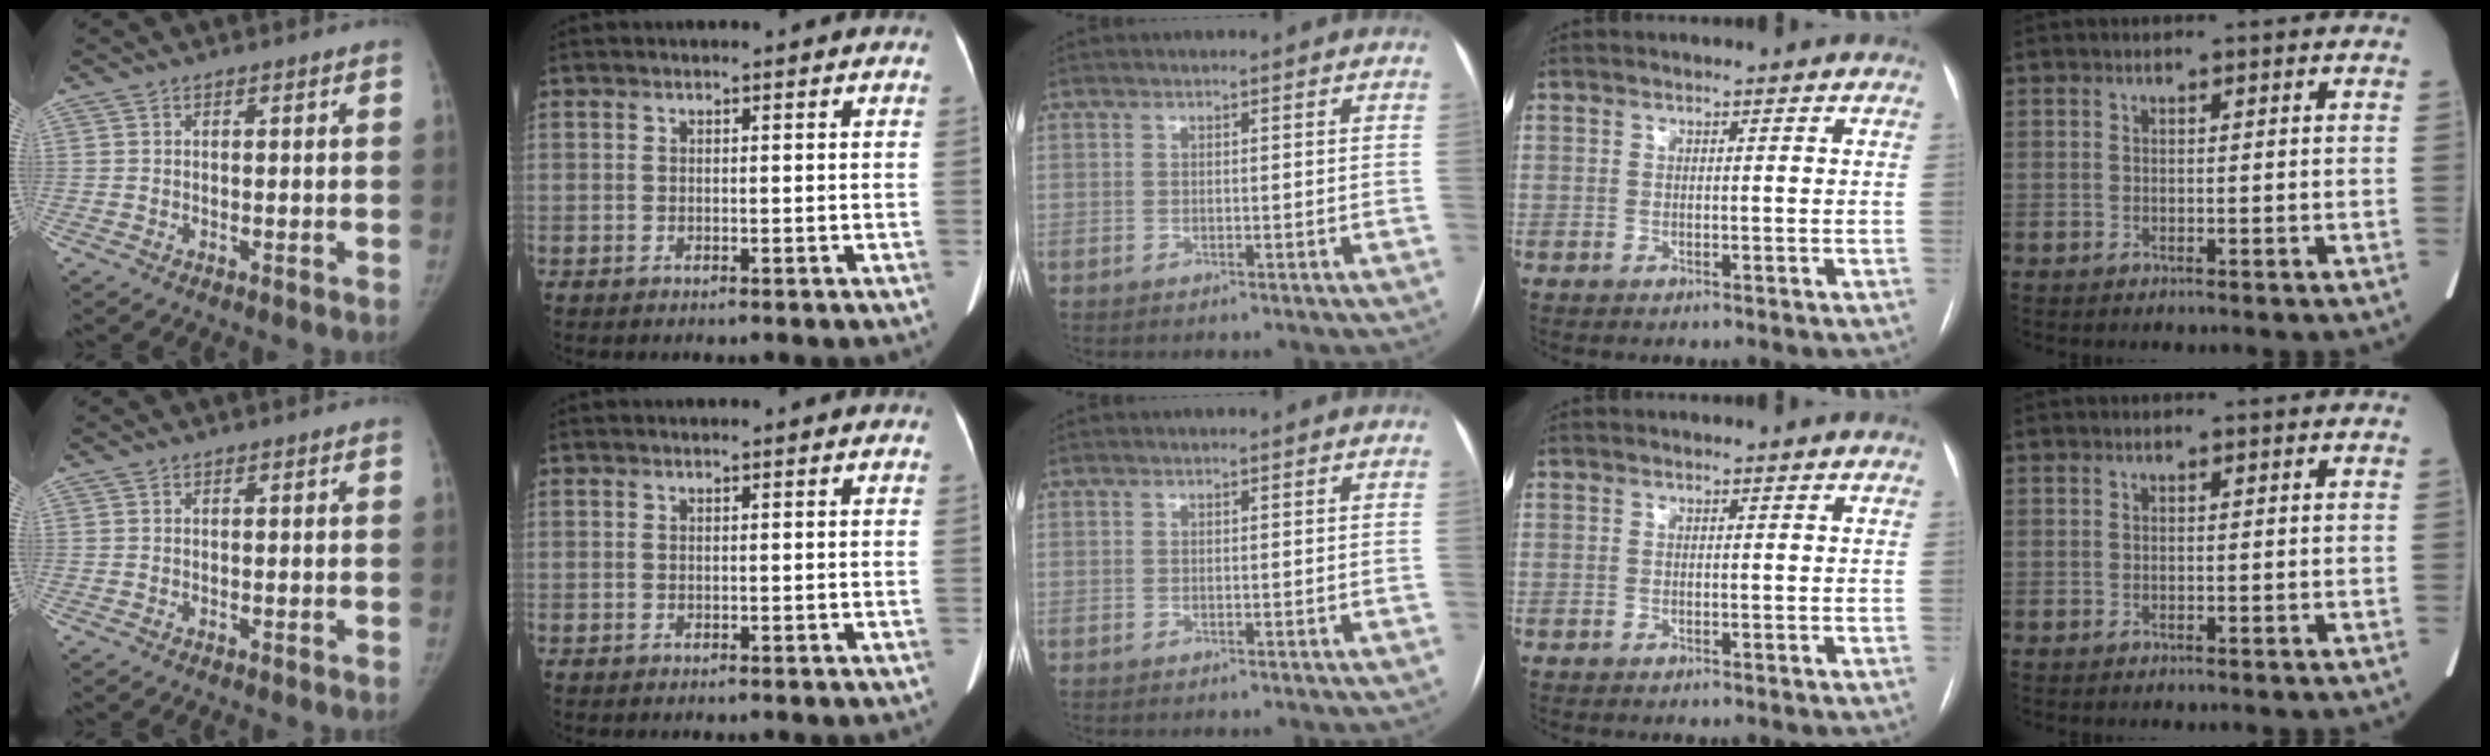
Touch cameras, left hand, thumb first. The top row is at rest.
{}